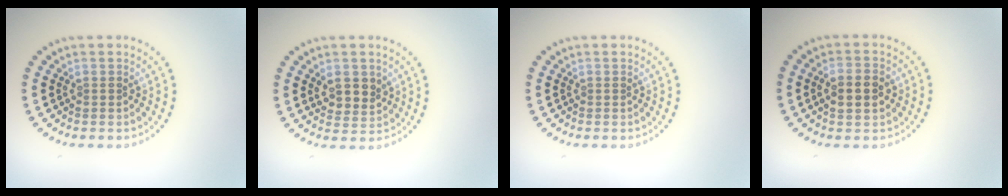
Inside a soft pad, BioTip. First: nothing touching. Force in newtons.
{"total": 2.6, "press": 2.4, "slide": 1.0}
{"total": 0.0}
{"total": 2.9, "press": 2.9, "slide": 0.2}